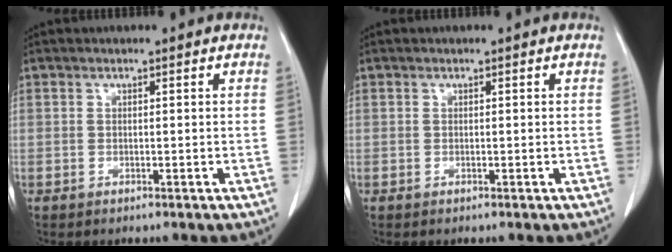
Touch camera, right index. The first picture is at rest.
{"total": 0.0}